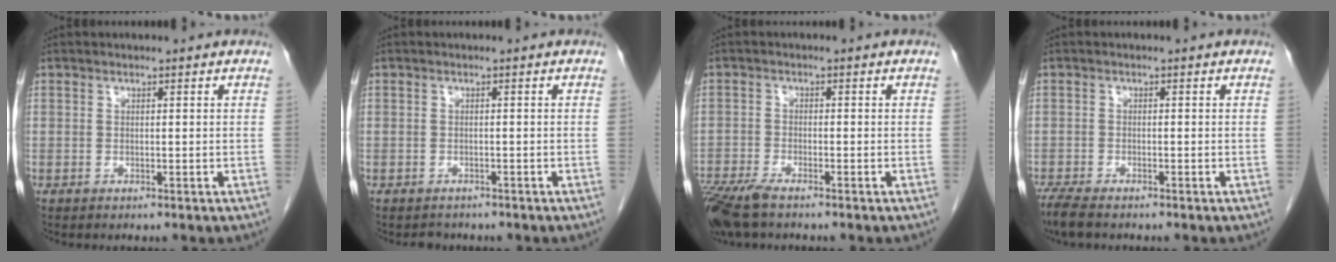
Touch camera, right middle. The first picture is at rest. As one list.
[{"total": 1.8, "force": [-1.5, 0.9, -0.3], "torque": [-0.001, 0.000, -0.024]}, {"total": 7.0, "force": [-5.4, 1.6, 4.2], "torque": [-0.082, -0.016, -0.101]}, {"total": 3.8, "force": [-3.2, 0.8, 2.0], "torque": [-0.046, -0.013, -0.056]}]